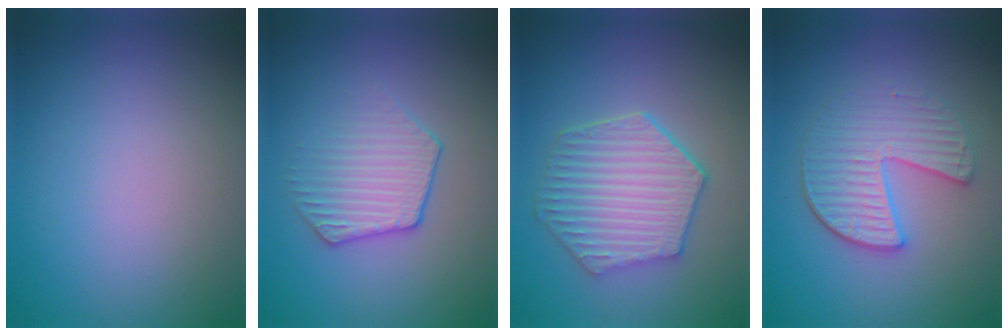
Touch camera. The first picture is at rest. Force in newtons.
{"total": 2.7, "press": 2.2, "slide": 1.6}
{"total": 6.3, "press": 5.1, "slide": 3.8}
{"total": 3.8, "press": 3.4, "slide": 1.7}